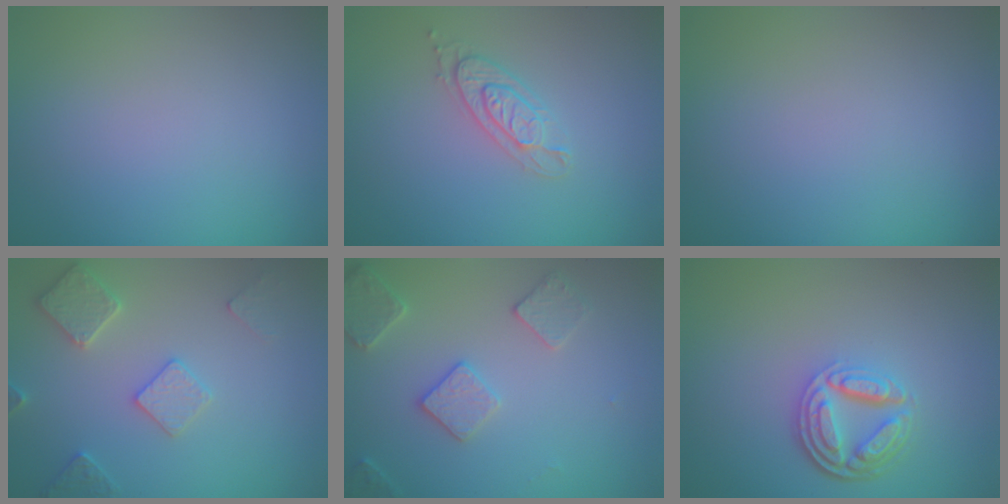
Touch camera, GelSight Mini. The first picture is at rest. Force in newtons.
{"total": 2.1, "press": 2.1, "slide": 0.4}
{"total": 0.0}
{"total": 2.9, "press": 2.8, "slide": 0.5}
{"total": 3.1, "press": 3.1, "slide": 0.2}
{"total": 4.6, "press": 3.6, "slide": 3.0}